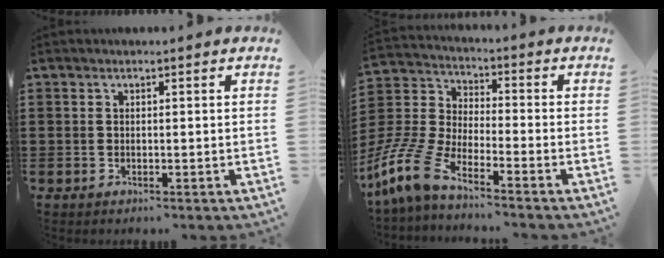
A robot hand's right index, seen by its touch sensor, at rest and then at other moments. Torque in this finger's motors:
{"motor_torque": [0.96, 0.21, 0.69, 0.21]}